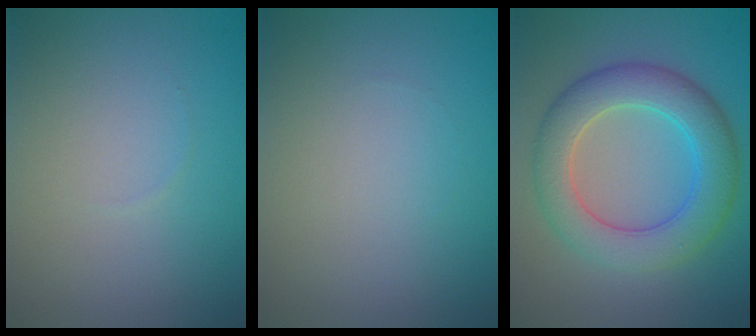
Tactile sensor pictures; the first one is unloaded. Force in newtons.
{"total": 0.0}
{"total": 6.5, "press": 6.5, "slide": 0.3}